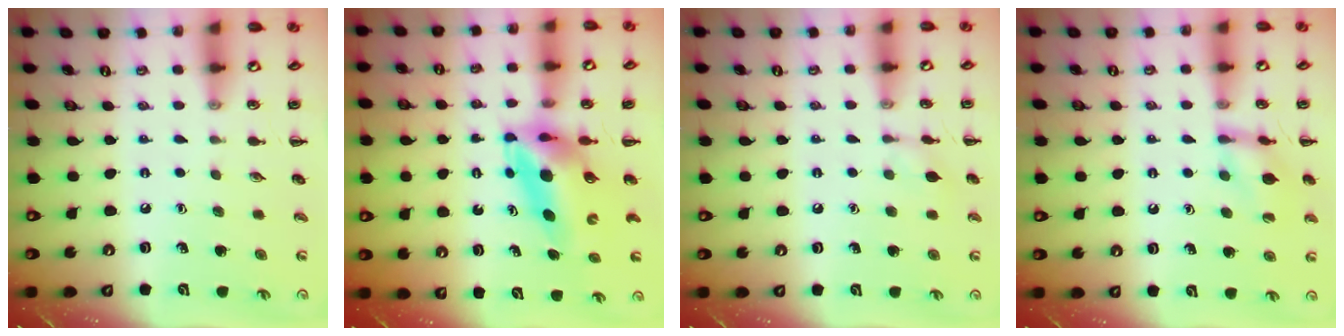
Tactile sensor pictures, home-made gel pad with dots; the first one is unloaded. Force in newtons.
{"total": 7.3, "press": 7.0, "slide": 2.3}
{"total": 5.5, "press": 5.3, "slide": 1.4}
{"total": 12.1, "press": 12.0, "slide": 1.8}